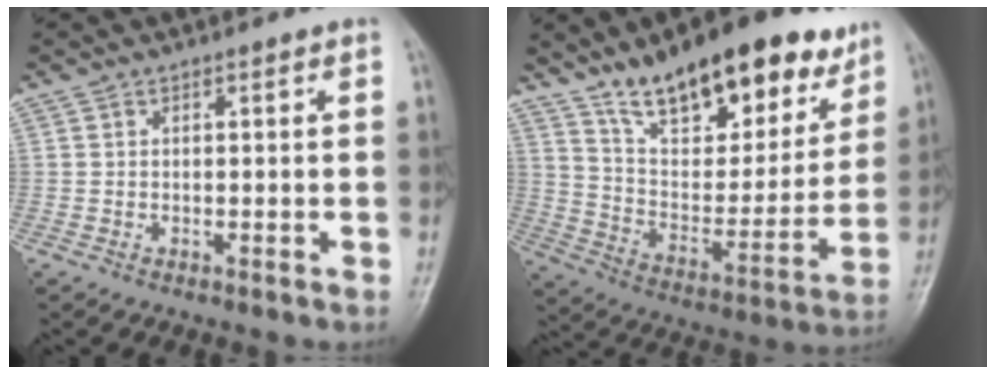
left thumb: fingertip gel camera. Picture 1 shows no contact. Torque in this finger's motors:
{"motor_torque": [0.24, 0.25, 1.51, -1.26, 0.32]}